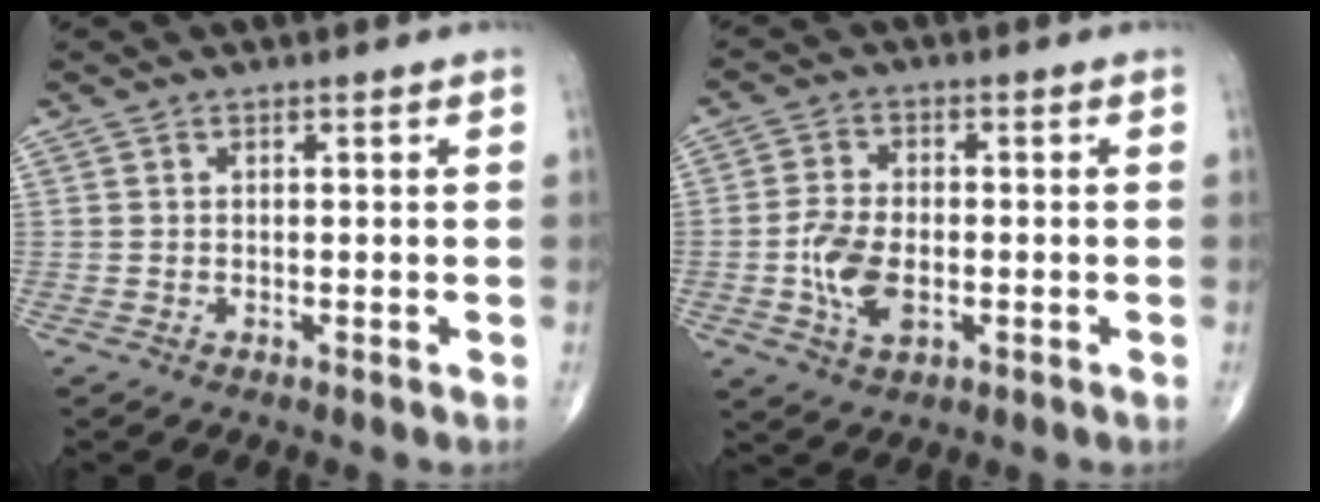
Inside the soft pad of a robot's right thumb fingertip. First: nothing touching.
{"total": 8.1, "force": [-1.8, 4.6, 6.4], "torque": [-0.124, 0.003, -0.032]}